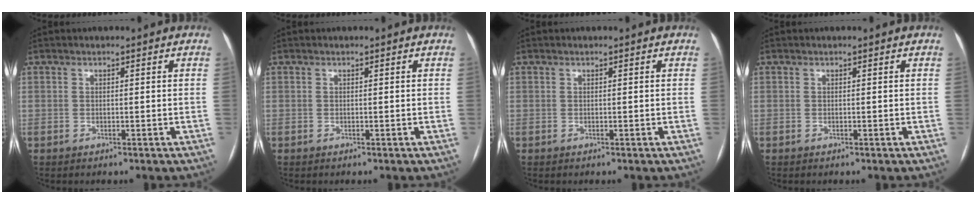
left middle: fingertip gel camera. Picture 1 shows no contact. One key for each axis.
{"total": 0.0}
{"total": 0.0}
{"total": 0.0}